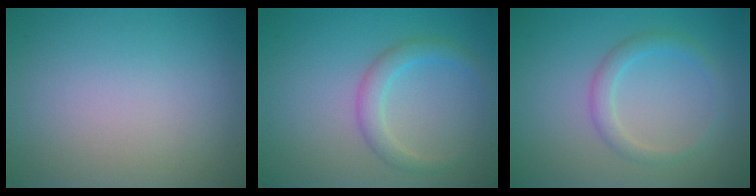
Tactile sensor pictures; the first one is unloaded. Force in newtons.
{"total": 2.4, "press": 2.4, "slide": 0.1}
{"total": 2.0, "press": 2.0, "slide": 0.1}